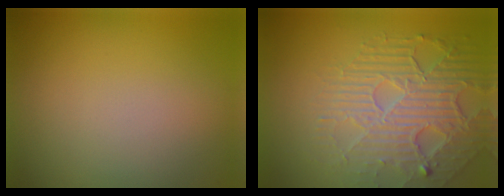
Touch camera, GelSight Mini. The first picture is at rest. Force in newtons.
{"total": 6.6, "press": 4.8, "slide": 4.4}